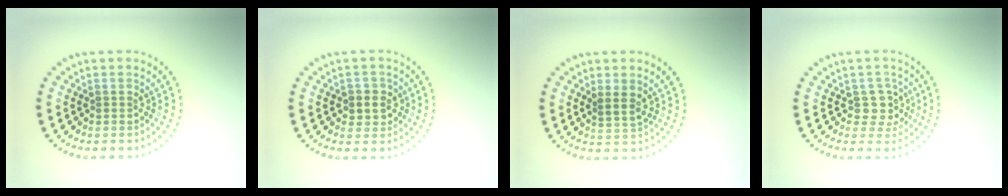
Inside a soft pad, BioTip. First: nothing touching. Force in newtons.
{"total": 2.1, "press": 2.0, "slide": 0.8}
{"total": 1.9, "press": 1.4, "slide": 1.2}
{"total": 2.4, "press": 2.1, "slide": 1.2}